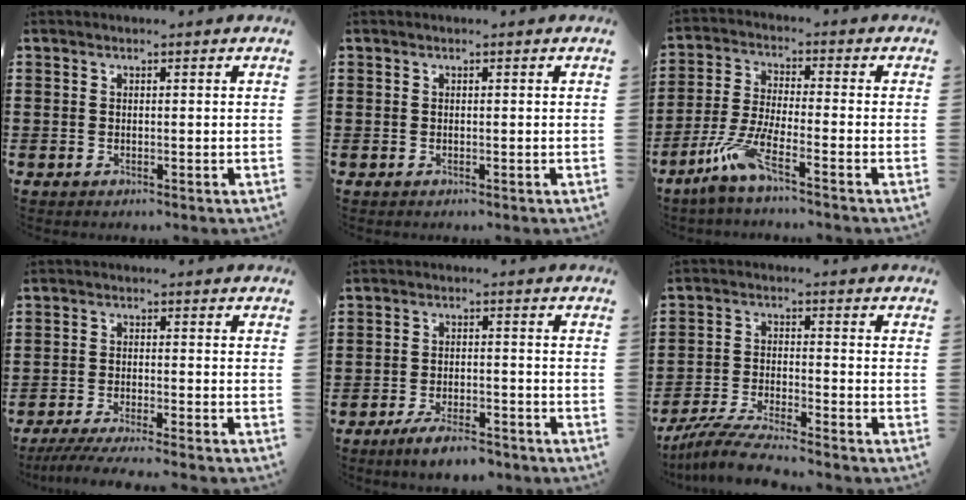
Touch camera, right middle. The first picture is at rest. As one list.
[{"total": 0.0}, {"total": 7.1, "force": [-4.8, 0.7, 5.1], "torque": [-0.123, -0.016, -0.095]}, {"total": 4.1, "force": [-3.7, -0.3, 1.6], "torque": [-0.040, -0.016, -0.074]}, {"total": 4.8, "force": [-4.1, 0.8, 2.3], "torque": [-0.043, 0.000, -0.079]}, {"total": 6.2, "force": [-5.8, 0.1, 2.2], "torque": [-0.054, -0.012, -0.113]}]